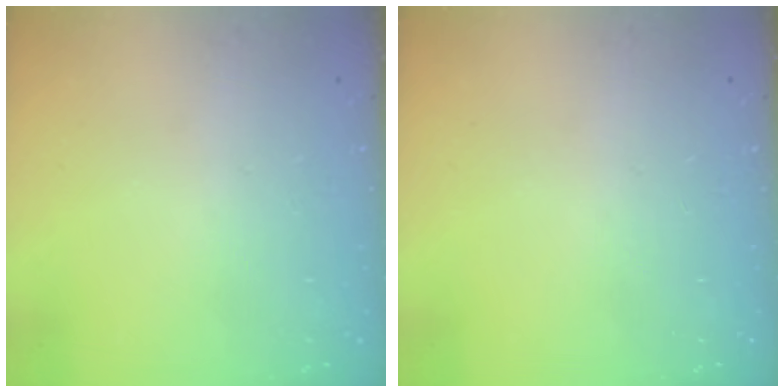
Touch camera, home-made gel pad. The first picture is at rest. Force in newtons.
{"total": 0.0}